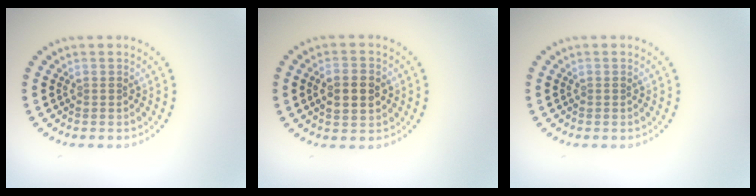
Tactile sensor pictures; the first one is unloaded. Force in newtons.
{"total": 4.1, "press": 4.1, "slide": 0.1}
{"total": 0.0}